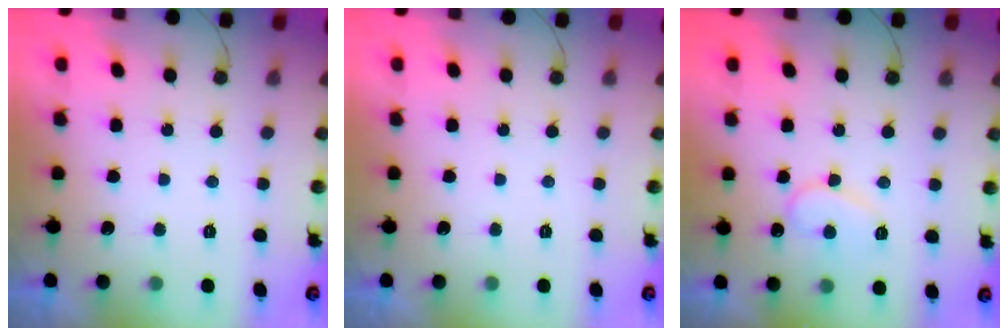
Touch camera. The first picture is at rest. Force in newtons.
{"total": 0.0}
{"total": 9.8, "press": 9.8, "slide": 0.9}